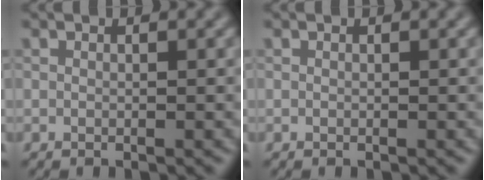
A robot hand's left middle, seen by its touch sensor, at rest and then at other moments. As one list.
[{"total": 0.0}]